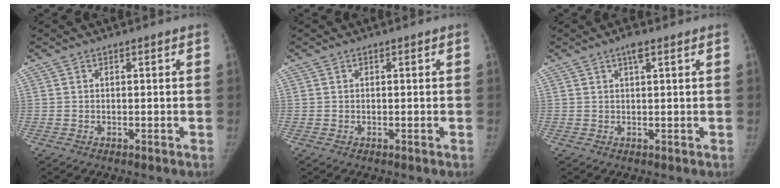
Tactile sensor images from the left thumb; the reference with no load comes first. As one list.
[{"total": 0.0}, {"total": 2.4, "force": [1.2, 0.2, 2.1], "torque": [-0.040, 0.001, 0.019]}]